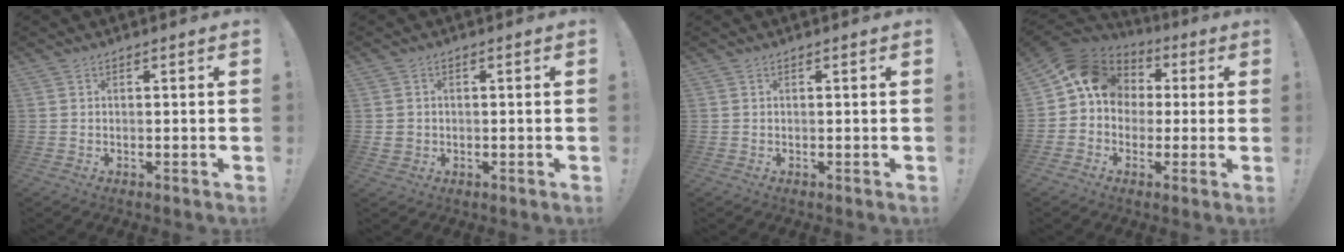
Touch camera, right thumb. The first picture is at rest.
{"total": 2.2, "force": [0.3, 2.0, 0.9], "torque": [-0.010, 0.001, 0.006]}
{"total": 0.0}
{"total": 12.8, "force": [2.4, 10.8, 6.5], "torque": [-0.090, 0.006, 0.053]}